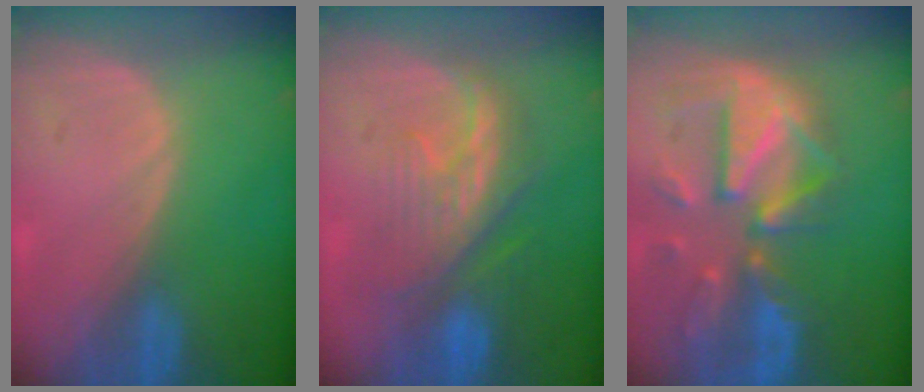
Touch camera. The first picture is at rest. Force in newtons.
{"total": 8.9, "press": 8.4, "slide": 2.8}
{"total": 12.0, "press": 10.5, "slide": 5.9}